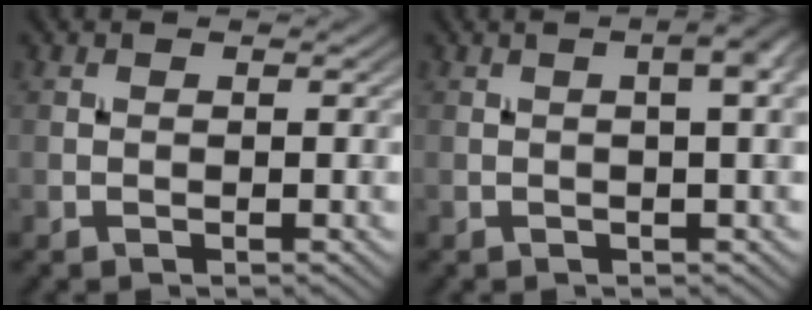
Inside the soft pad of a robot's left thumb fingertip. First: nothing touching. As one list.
[{"total": 4.6, "force": [1.0, 1.0, 4.4], "torque": [-0.060, 0.020, 0.007]}]